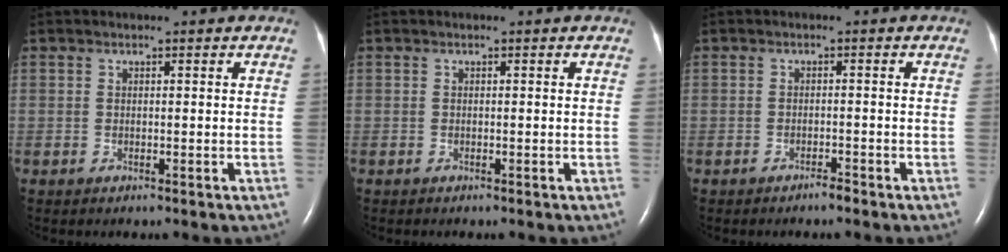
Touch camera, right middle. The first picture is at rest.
{"total": 0.0}
{"total": 1.1, "force": [-1.1, 0.1, 0.4], "torque": [-0.009, -0.002, -0.016]}